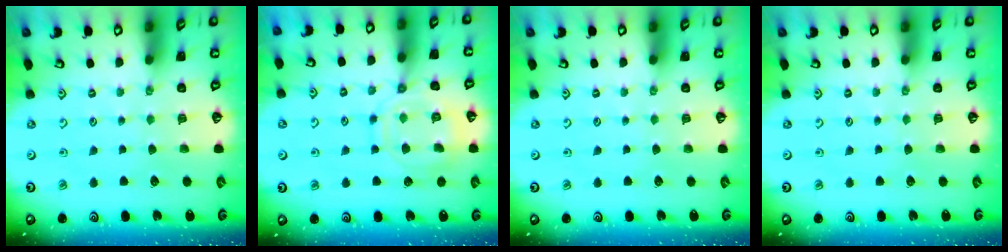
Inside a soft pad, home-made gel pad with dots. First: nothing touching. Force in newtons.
{"total": 13.2, "press": 13.1, "slide": 1.2}
{"total": 0.0}
{"total": 0.0}